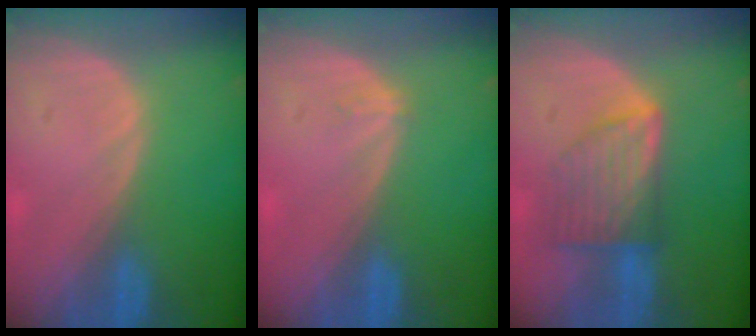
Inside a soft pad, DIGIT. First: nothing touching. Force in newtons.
{"total": 0.9, "press": 0.6, "slide": 0.6}
{"total": 7.3, "press": 6.5, "slide": 3.3}